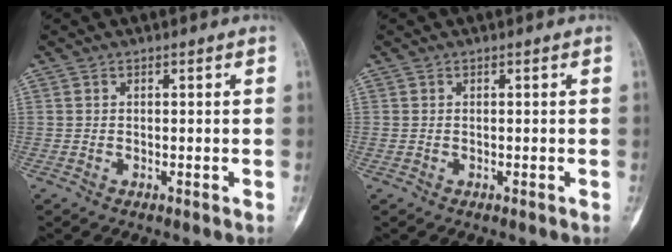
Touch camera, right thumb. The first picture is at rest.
{"total": 0.0}